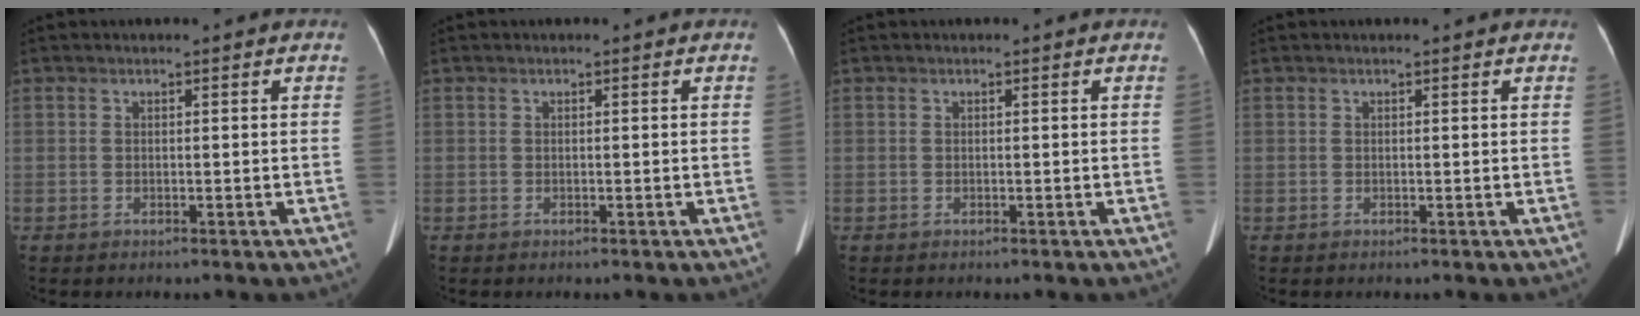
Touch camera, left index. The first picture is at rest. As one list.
[{"total": 0.0}, {"total": 0.0}, {"total": 0.8, "force": [0.7, 0.1, 0.3], "torque": [-0.005, 0.009, 0.009]}]